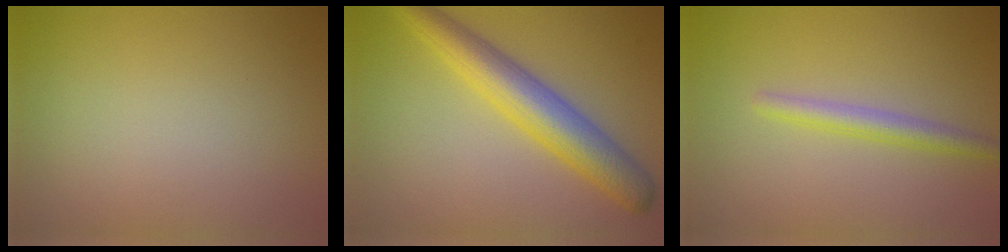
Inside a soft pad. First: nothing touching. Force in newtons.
{"total": 6.6, "press": 6.6, "slide": 0.1}
{"total": 2.3, "press": 2.2, "slide": 0.2}